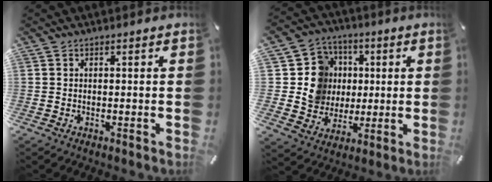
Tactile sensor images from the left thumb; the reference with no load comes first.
{"total": 13.2, "force": [1.2, 12.7, 3.4], "torque": [-0.047, 0.007, 0.036]}